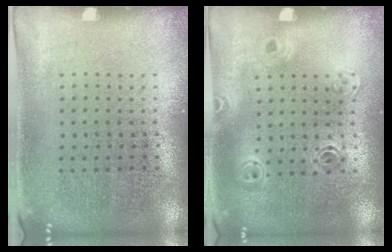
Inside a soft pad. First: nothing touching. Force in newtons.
{"total": 1.1, "press": 1.1, "slide": 0.2}